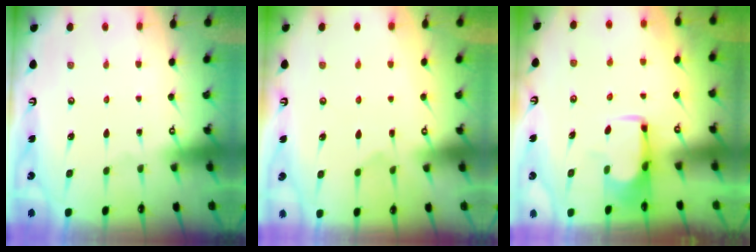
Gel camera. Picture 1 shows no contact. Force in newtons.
{"total": 2.9, "press": 2.6, "slide": 1.3}
{"total": 1.2, "press": 1.1, "slide": 0.5}